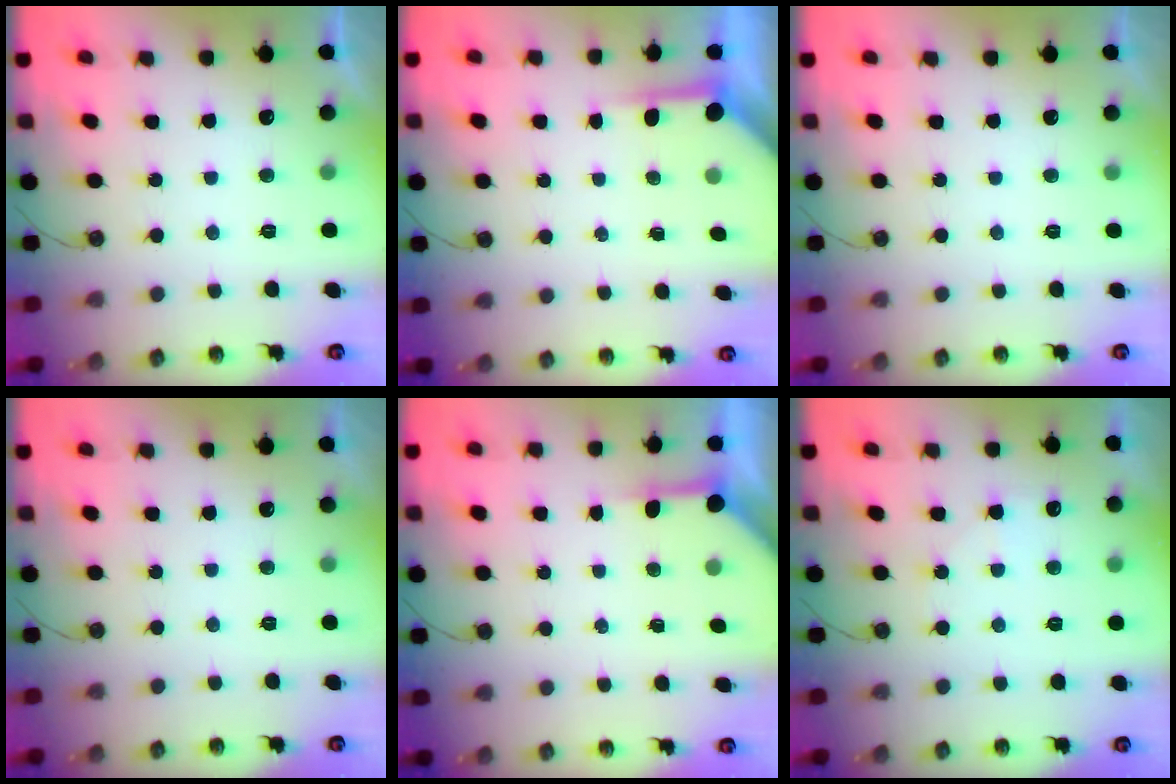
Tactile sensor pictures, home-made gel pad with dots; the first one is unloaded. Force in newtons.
{"total": 3.7, "press": 3.7, "slide": 0.2}
{"total": 0.0}
{"total": 0.0}
{"total": 3.9, "press": 3.9, "slide": 0.4}
{"total": 4.2, "press": 4.1, "slide": 0.5}